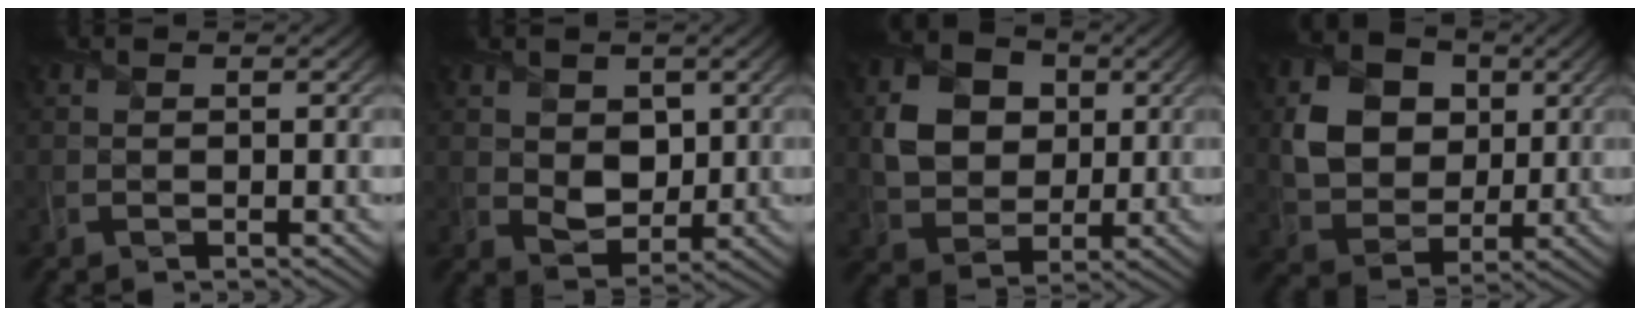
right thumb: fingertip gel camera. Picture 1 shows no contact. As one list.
[{"total": 4.1, "force": [0.9, 3.0, 2.7], "torque": [-0.068, -0.012, 0.014]}, {"total": 7.3, "force": [1.3, 6.0, 4.0], "torque": [-0.088, 0.000, 0.017]}, {"total": 8.4, "force": [1.7, 6.7, 4.7], "torque": [-0.105, -0.004, 0.027]}]